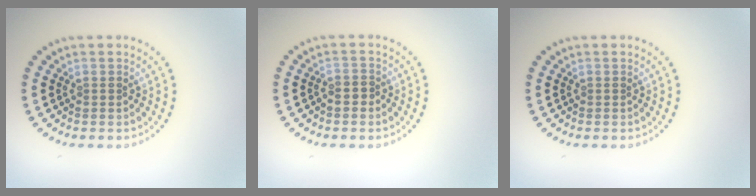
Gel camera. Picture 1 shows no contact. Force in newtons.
{"total": 0.8, "press": 0.7, "slide": 0.5}
{"total": 0.0}